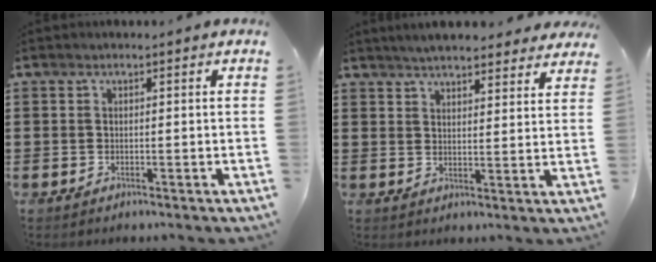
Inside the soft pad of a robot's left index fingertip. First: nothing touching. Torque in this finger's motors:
{"motor_torque": [2.14, 0.00, 0.53, 0.10]}